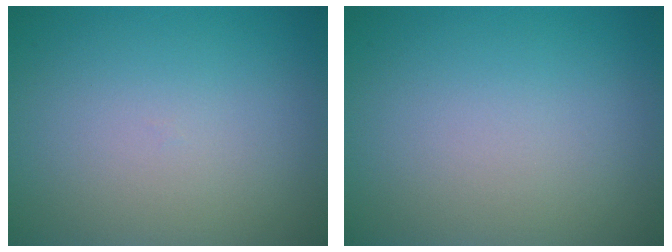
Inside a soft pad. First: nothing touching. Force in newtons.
{"total": 0.0}